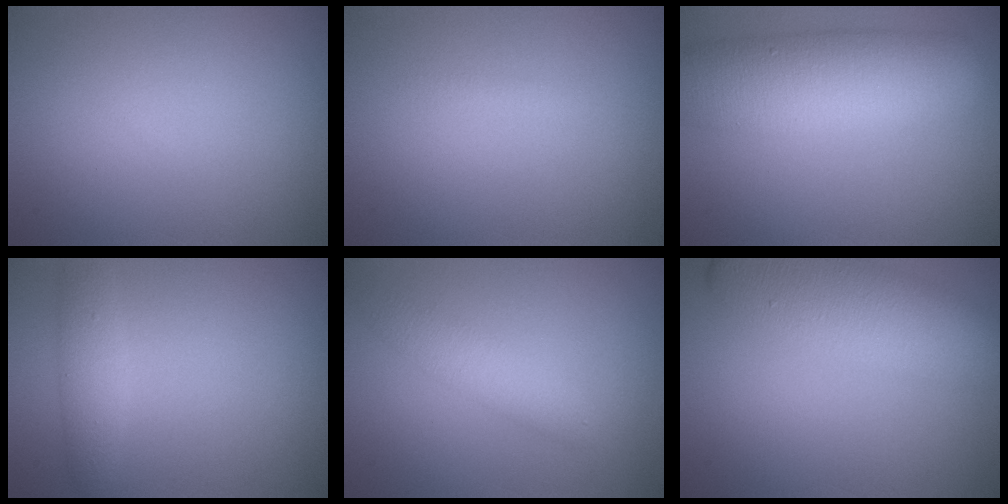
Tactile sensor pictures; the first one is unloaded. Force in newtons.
{"total": 0.5, "press": 0.5, "slide": 0.0}
{"total": 9.1, "press": 9.1, "slide": 0.6}
{"total": 2.1, "press": 2.1, "slide": 0.1}
{"total": 2.5, "press": 2.5, "slide": 0.0}
{"total": 7.5, "press": 7.5, "slide": 0.4}